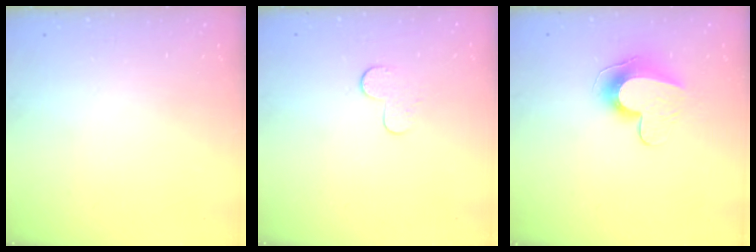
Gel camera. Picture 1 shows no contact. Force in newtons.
{"total": 5.0, "press": 5.0, "slide": 0.5}
{"total": 11.8, "press": 11.8, "slide": 0.6}